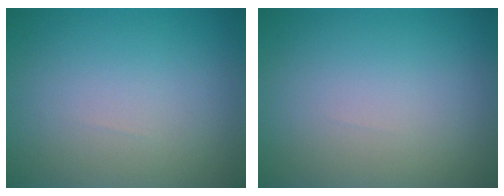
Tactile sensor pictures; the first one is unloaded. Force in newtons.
{"total": 0.0}